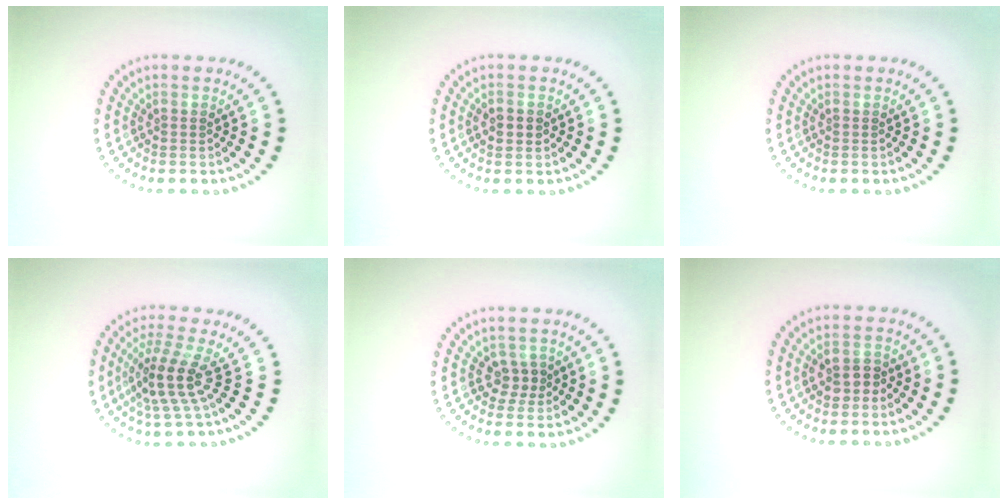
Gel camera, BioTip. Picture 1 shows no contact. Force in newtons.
{"total": 2.0, "press": 2.0, "slide": 0.1}
{"total": 0.0}
{"total": 3.9, "press": 2.7, "slide": 2.9}
{"total": 1.8, "press": 1.6, "slide": 0.8}
{"total": 2.1, "press": 2.0, "slide": 0.4}